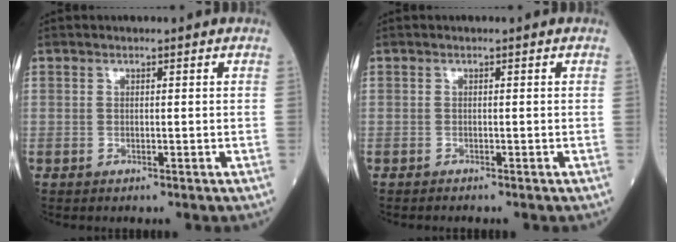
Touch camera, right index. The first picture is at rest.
{"total": 0.5, "force": [-0.5, 0.0, 0.0], "torque": [-0.005, -0.001, -0.011]}